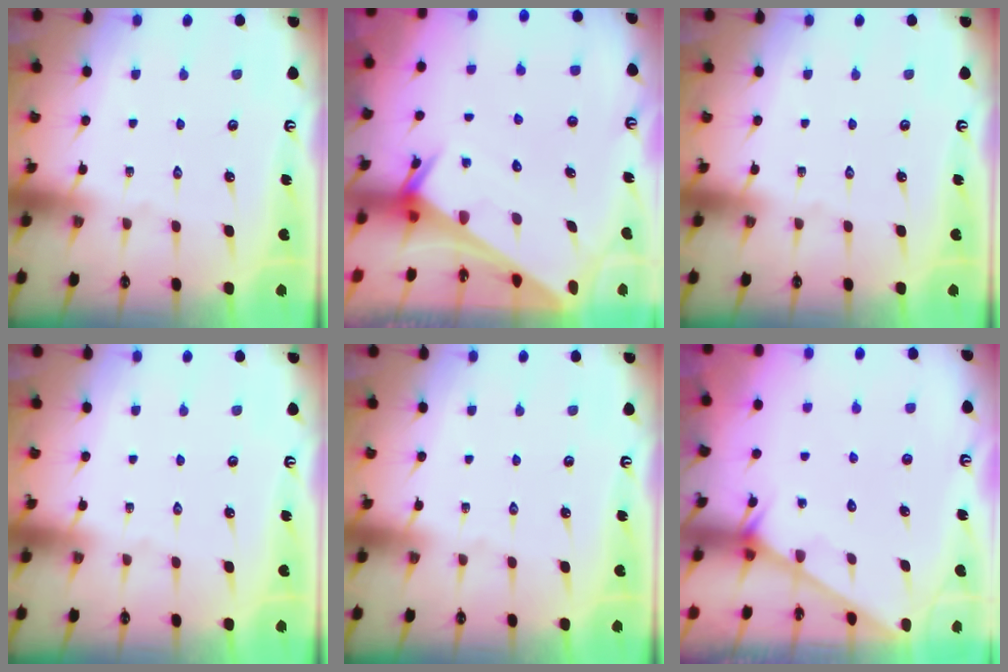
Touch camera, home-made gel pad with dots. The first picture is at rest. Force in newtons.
{"total": 2.5, "press": 2.5, "slide": 0.1}
{"total": 0.0}
{"total": 0.0}
{"total": 0.0}
{"total": 1.5, "press": 1.4, "slide": 0.1}